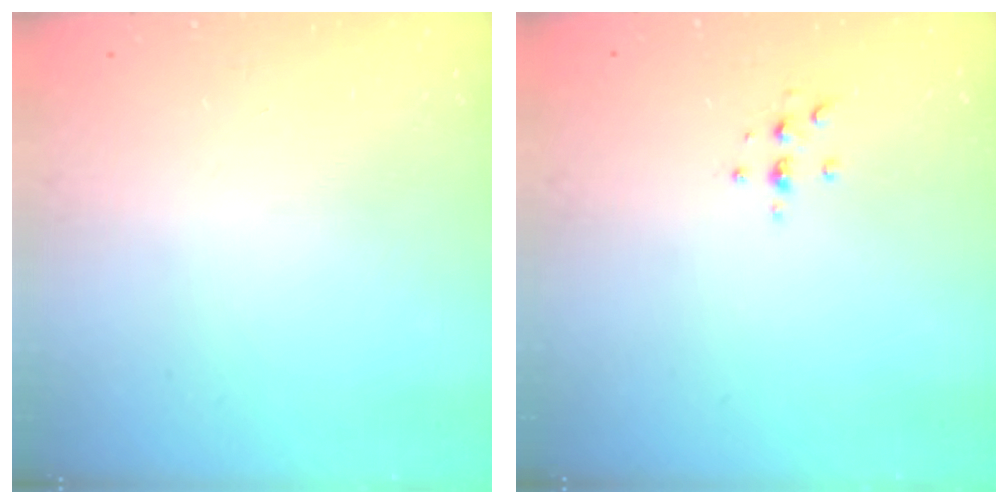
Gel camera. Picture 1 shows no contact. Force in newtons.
{"total": 2.8, "press": 2.7, "slide": 0.3}